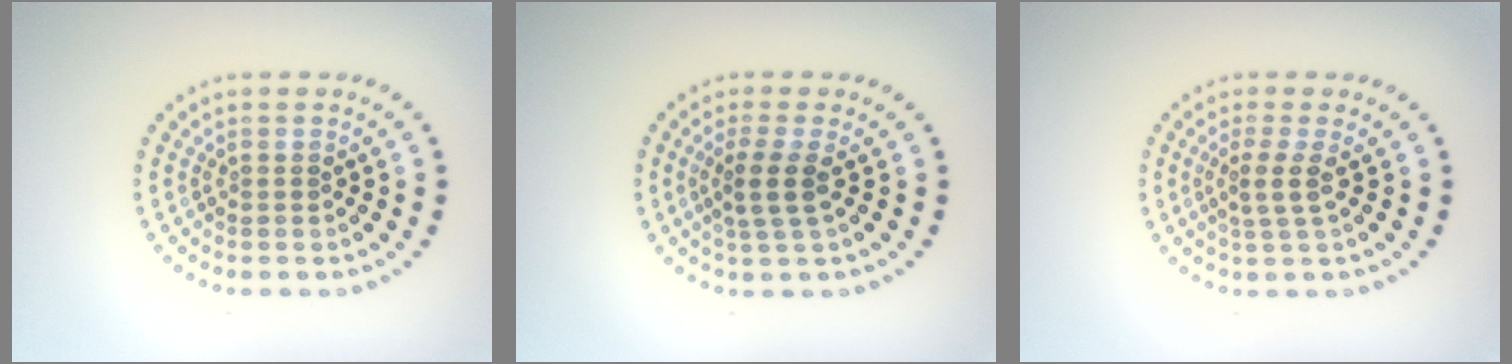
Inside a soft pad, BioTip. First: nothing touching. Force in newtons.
{"total": 2.5, "press": 2.0, "slide": 1.4}
{"total": 2.1, "press": 1.5, "slide": 1.4}